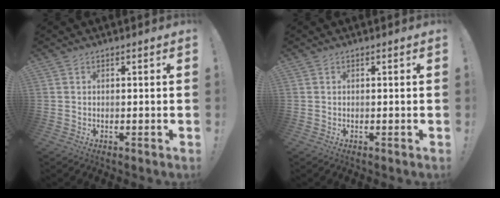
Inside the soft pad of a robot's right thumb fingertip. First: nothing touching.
{"total": 0.0}